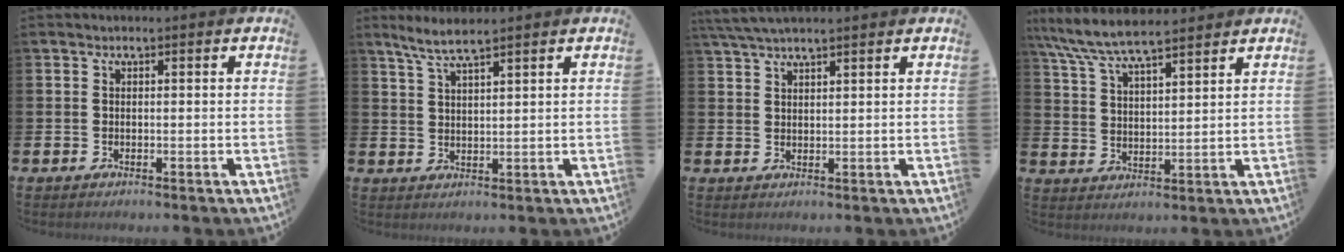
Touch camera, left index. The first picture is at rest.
{"total": 4.4, "force": [3.8, 0.2, 2.1], "torque": [-0.057, -0.004, 0.069]}
{"total": 3.8, "force": [3.4, 0.4, 1.8], "torque": [-0.048, -0.001, 0.065]}
{"total": 7.7, "force": [7.1, 1.0, 2.7], "torque": [-0.075, -0.028, 0.128]}